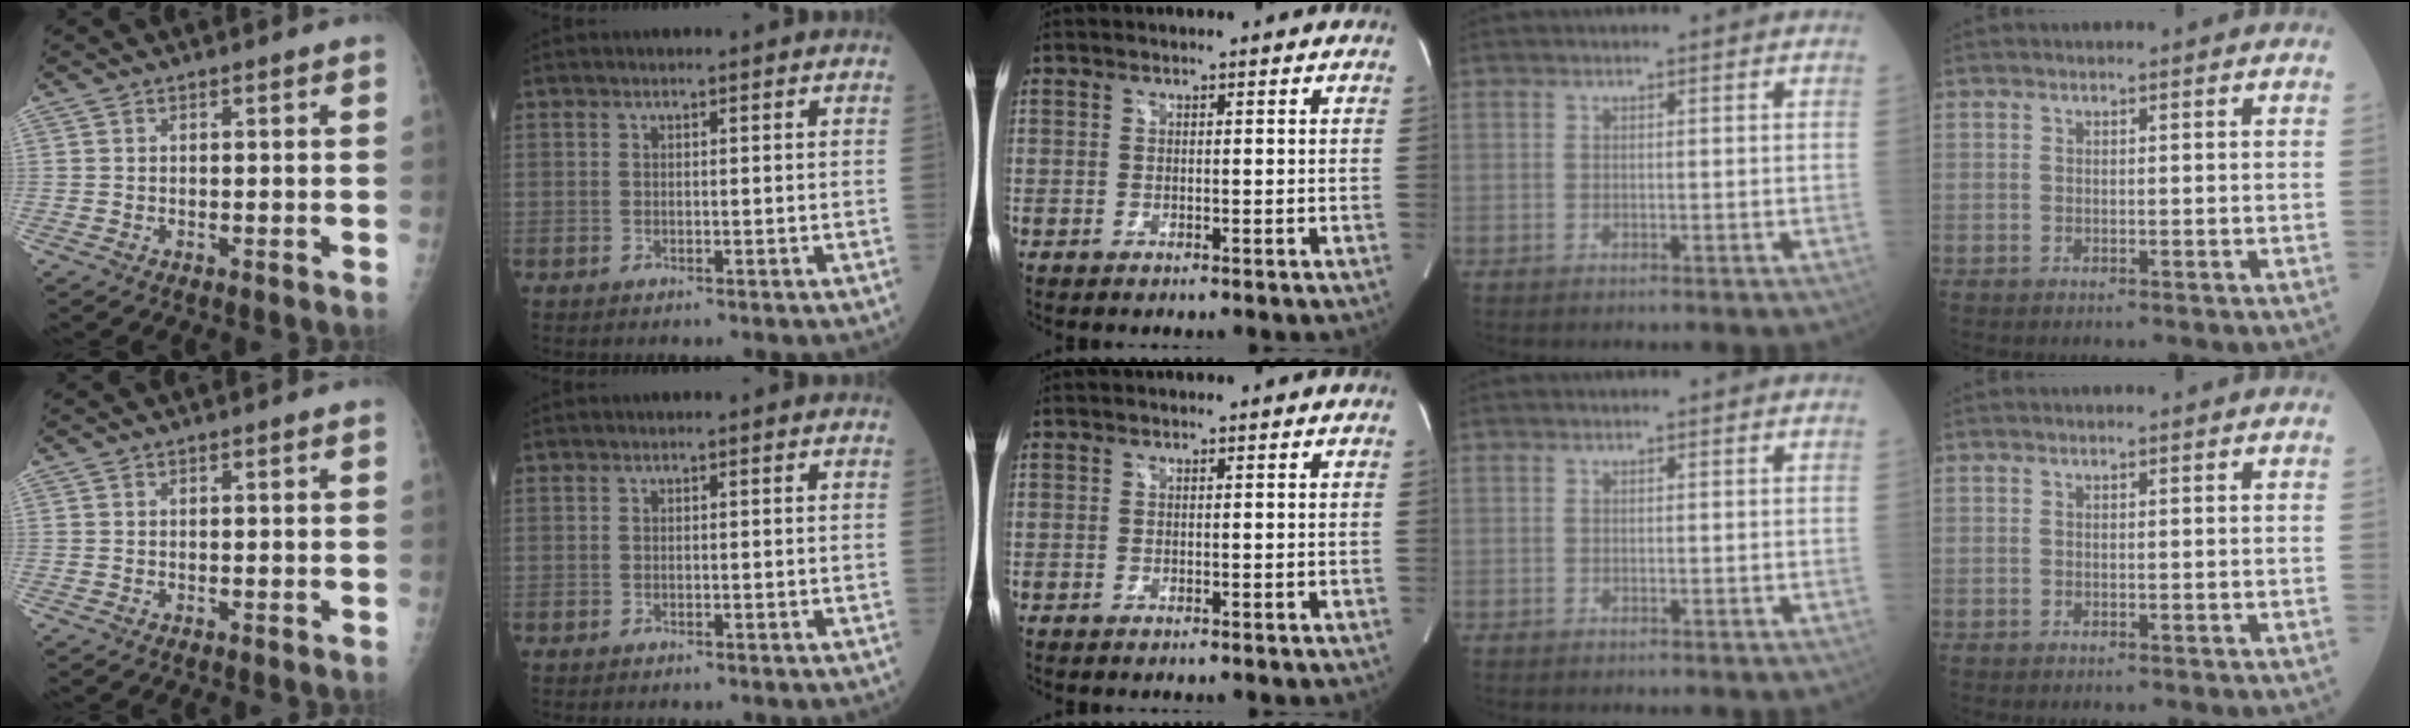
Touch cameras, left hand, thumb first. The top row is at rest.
{}